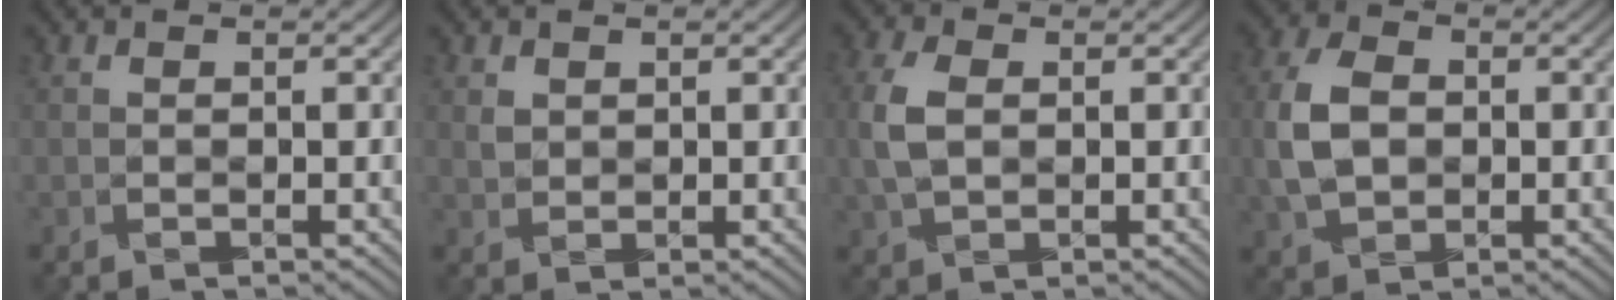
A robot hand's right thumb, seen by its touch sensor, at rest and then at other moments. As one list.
[{"total": 1.5, "force": [0.8, 1.2, 0.5], "torque": [-0.015, -0.002, 0.014]}, {"total": 5.5, "force": [0.0, 3.7, 4.2], "torque": [-0.115, 0.004, -0.003]}, {"total": 7.7, "force": [-0.5, 5.5, 5.4], "torque": [-0.136, 0.002, -0.020]}]